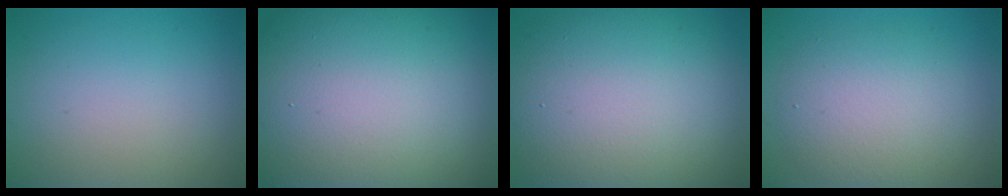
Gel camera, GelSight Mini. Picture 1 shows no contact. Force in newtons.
{"total": 22.1, "press": 22.0, "slide": 1.5}
{"total": 14.7, "press": 14.7, "slide": 0.8}
{"total": 5.3, "press": 5.3, "slide": 0.2}